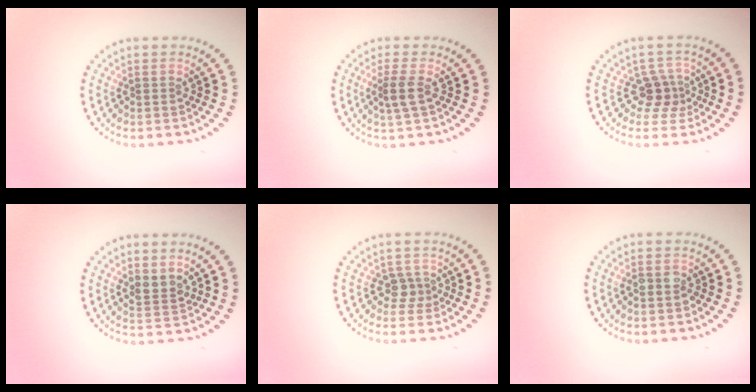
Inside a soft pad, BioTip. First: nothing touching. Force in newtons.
{"total": 1.9, "press": 1.5, "slide": 1.2}
{"total": 2.5, "press": 1.8, "slide": 1.7}
{"total": 1.8, "press": 1.5, "slide": 0.9}
{"total": 1.7, "press": 1.4, "slide": 1.0}
{"total": 1.6, "press": 1.6, "slide": 0.5}